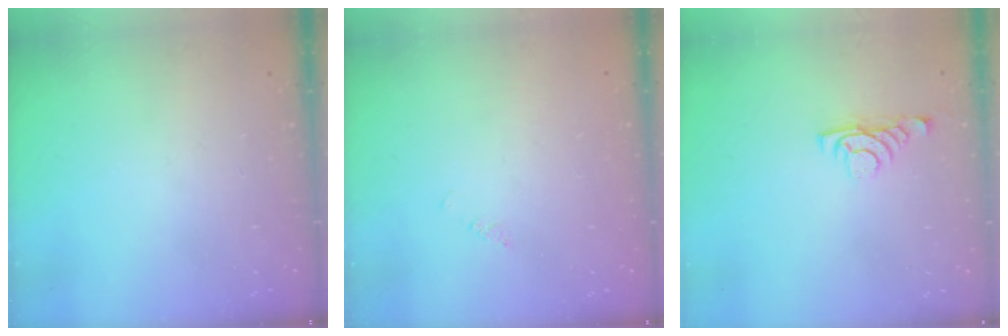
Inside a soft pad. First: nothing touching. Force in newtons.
{"total": 1.1, "press": 1.1, "slide": 0.1}
{"total": 3.6, "press": 3.6, "slide": 0.6}